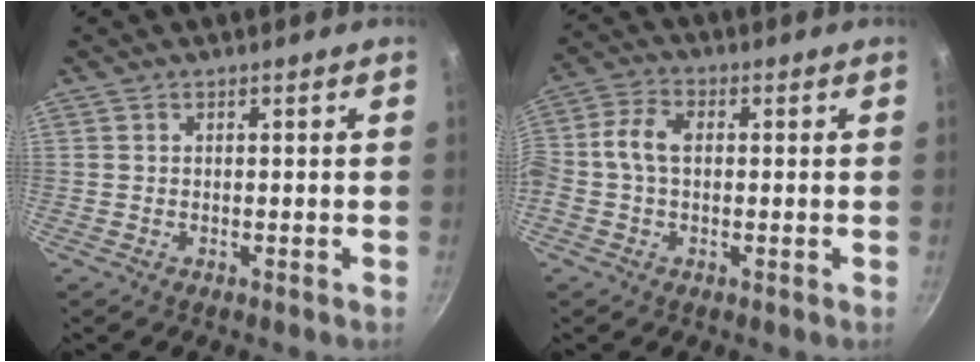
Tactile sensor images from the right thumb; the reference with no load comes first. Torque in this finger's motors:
{"motor_torque": [2.20, 2.21, 0.43, -0.32, 0.27]}